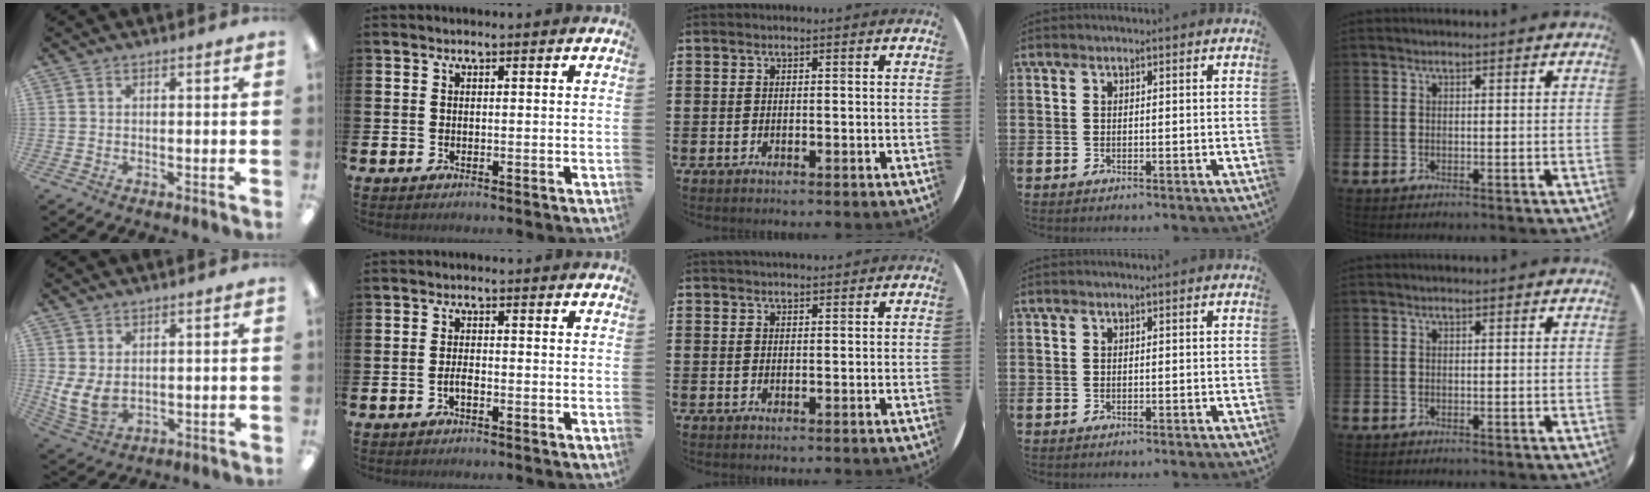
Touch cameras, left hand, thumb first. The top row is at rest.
{"thumb": {"total": 6.3, "force": [1.4, 4.2, 4.5], "torque": [-0.107, -0.020, 0.025]}, "index": {"total": 1.5, "force": [-0.7, 0.5, 1.2], "torque": [-0.030, 0.004, -0.013]}, "middle": {"total": 1.2, "force": [1.2, 0.1, 0.1], "torque": [-0.002, 0.000, 0.022]}}